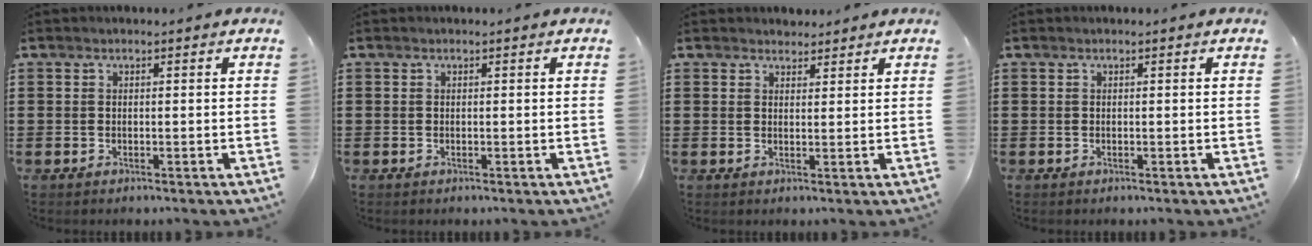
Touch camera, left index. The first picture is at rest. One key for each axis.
{"total": 0.0}
{"total": 2.1, "fx": 1.9, "fy": 0.7, "fz": 0.0, "tx": 0.004, "ty": -0.001, "tz": 0.036}
{"total": 0.0}